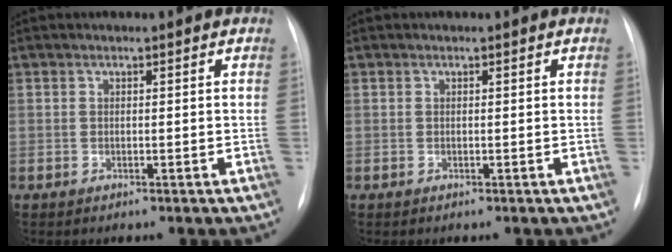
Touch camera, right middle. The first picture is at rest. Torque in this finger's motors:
{"motor_torque": [0.00, 0.00, 0.00, 0.00]}